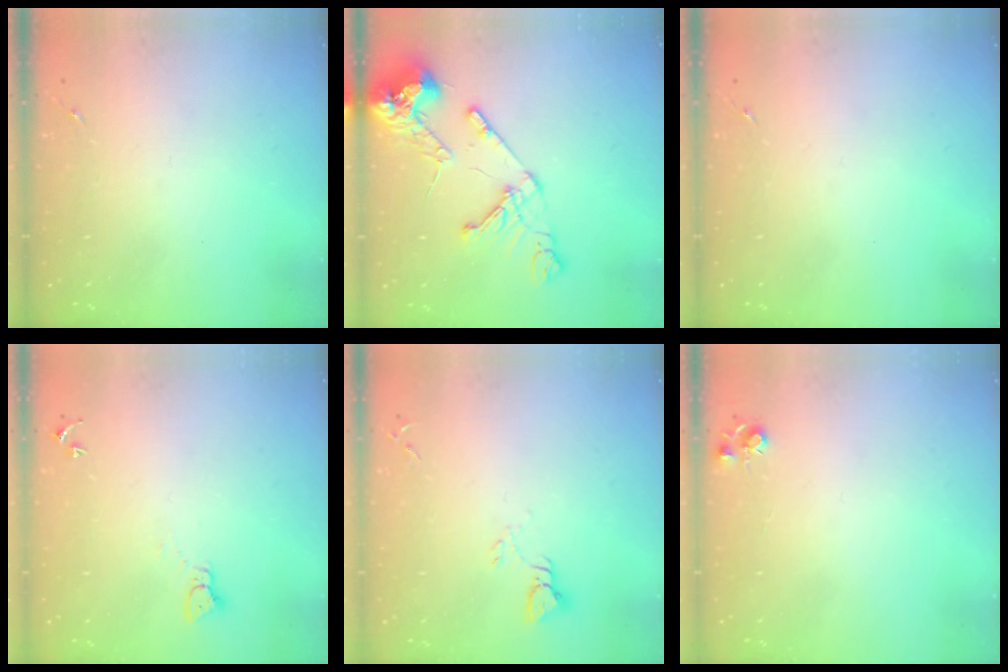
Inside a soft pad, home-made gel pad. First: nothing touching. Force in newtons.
{"total": 14.1, "press": 14.0, "slide": 1.9}
{"total": 0.0}
{"total": 2.3, "press": 2.3, "slide": 0.3}
{"total": 3.3, "press": 3.3, "slide": 0.3}
{"total": 5.1, "press": 5.0, "slide": 0.5}